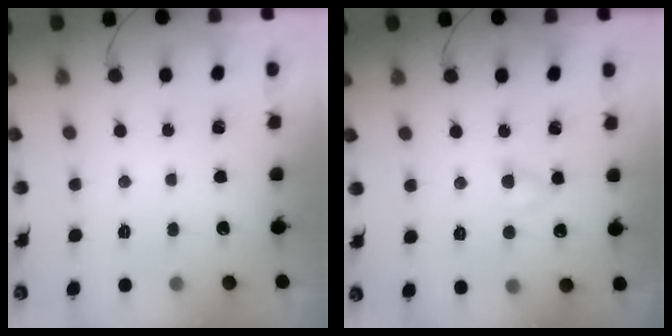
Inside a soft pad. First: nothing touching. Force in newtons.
{"total": 2.9, "press": 2.6, "slide": 1.3}